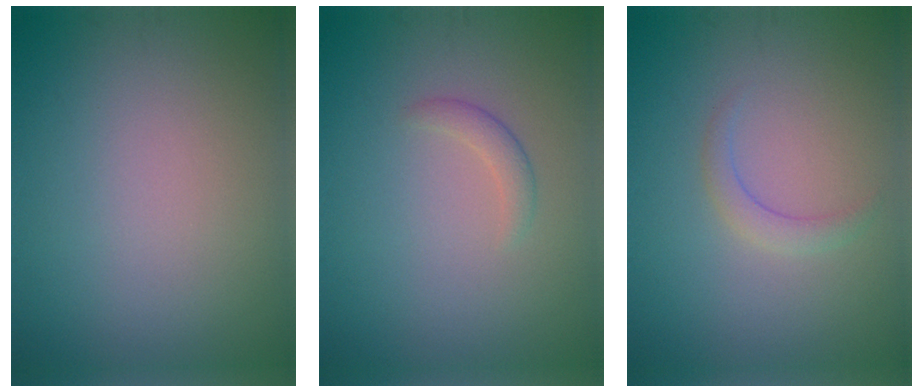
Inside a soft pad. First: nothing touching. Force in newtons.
{"total": 1.3, "press": 1.3, "slide": 0.0}
{"total": 1.4, "press": 1.4, "slide": 0.0}